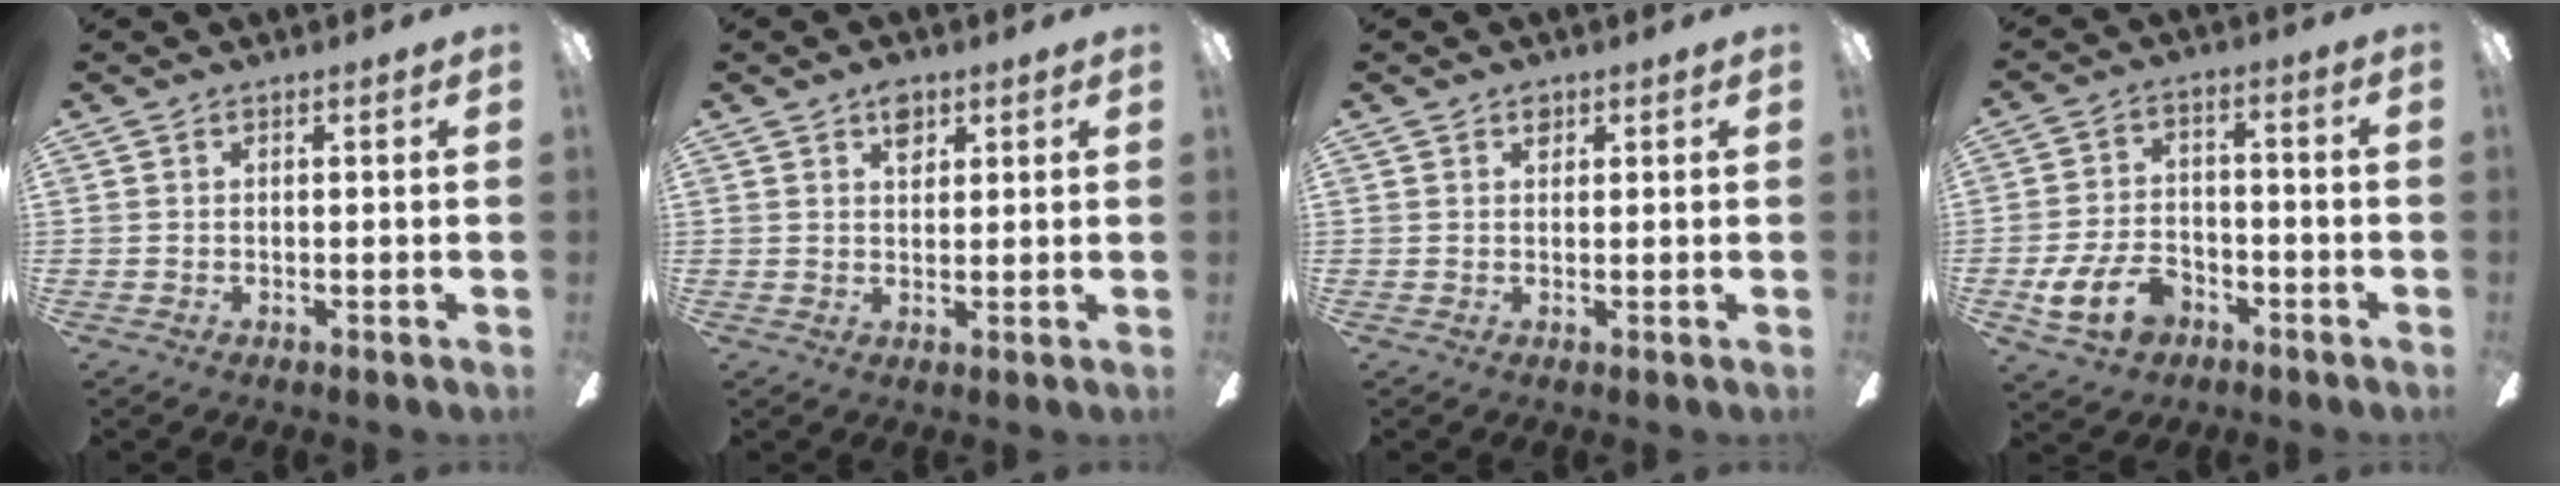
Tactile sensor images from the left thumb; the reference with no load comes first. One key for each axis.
{"total": 3.8, "fx": 2.2, "fy": 2.3, "fz": 2.1, "tx": -0.020, "ty": -0.005, "tz": 0.036}
{"total": 1.5, "fx": 0.9, "fy": 1.0, "fz": 0.6, "tx": 0.001, "ty": -0.004, "tz": 0.014}
{"total": 12.6, "fx": -6.1, "fy": 8.0, "fz": 7.7, "tx": -0.156, "ty": 0.034, "tz": -0.111}